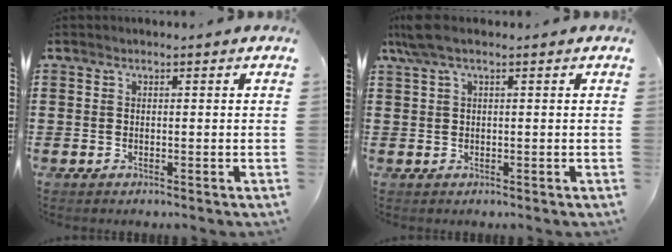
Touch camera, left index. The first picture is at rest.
{"total": 2.7, "force": [1.0, 0.4, 2.4], "torque": [-0.062, -0.005, 0.014]}